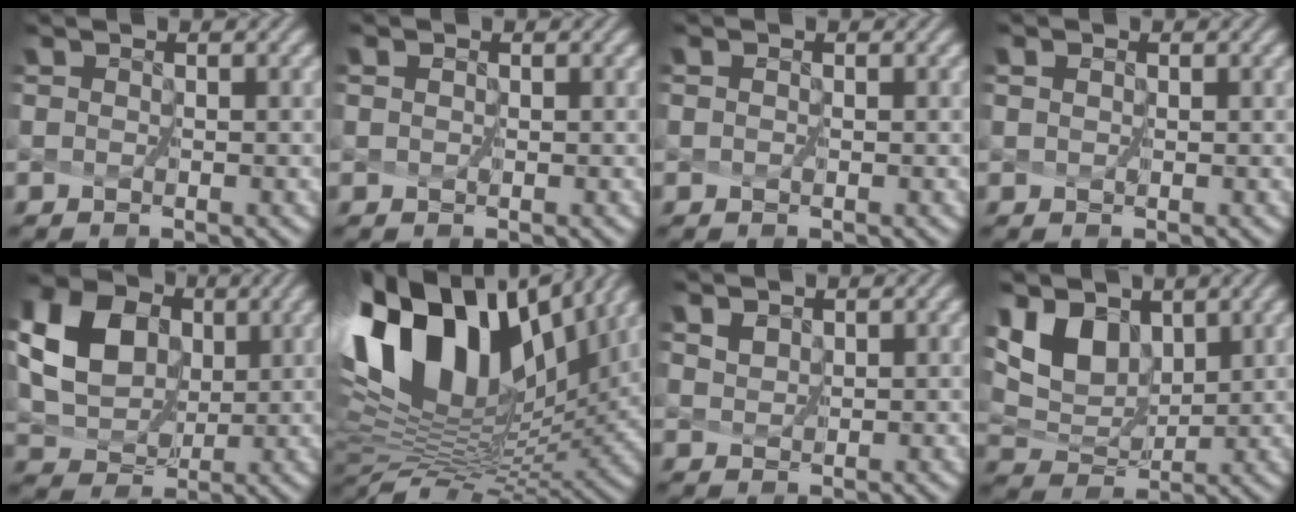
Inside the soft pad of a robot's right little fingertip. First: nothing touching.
{"total": 0.0}
{"total": 0.0}
{"total": 0.6, "force": [0.3, 0.4, 0.3], "torque": [-0.006, 0.002, 0.000]}
{"total": 10.3, "force": [3.0, 8.1, 5.6], "torque": [-0.131, 0.022, 0.067]}
{"total": 15.2, "force": [6.1, 7.9, 11.4], "torque": [-0.226, 0.031, 0.103]}
{"total": 3.3, "force": [2.6, 1.6, 1.2], "torque": [-0.051, 0.006, 0.052]}
{"total": 5.6, "force": [3.4, 3.2, 3.1], "torque": [-0.076, 0.002, 0.059]}